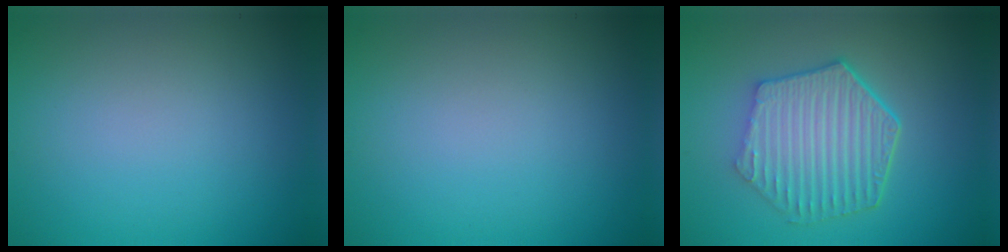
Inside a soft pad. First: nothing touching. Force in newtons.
{"total": 0.0}
{"total": 6.4, "press": 4.9, "slide": 4.2}